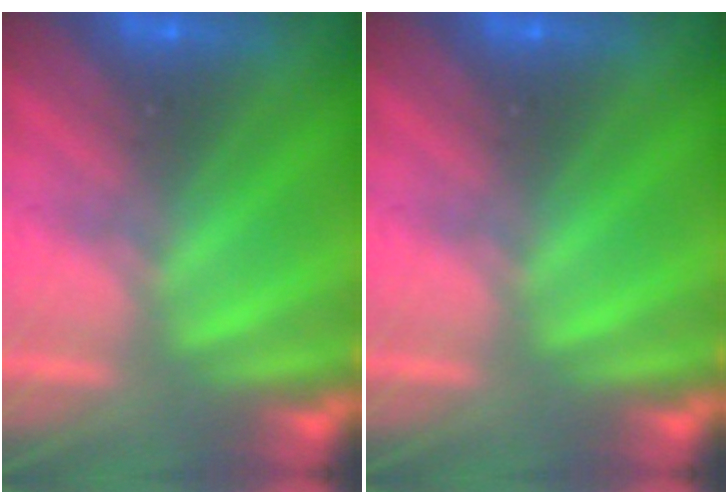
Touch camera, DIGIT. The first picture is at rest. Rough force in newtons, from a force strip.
{"total": 0.0}